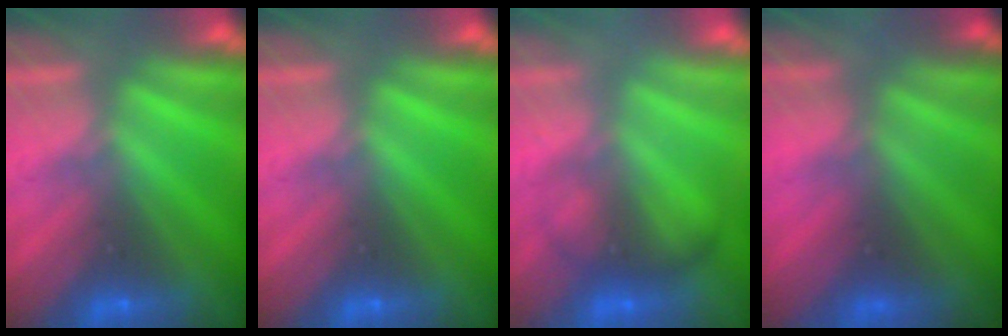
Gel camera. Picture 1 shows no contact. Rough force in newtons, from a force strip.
{"total": 0.0}
{"total": 2.1}
{"total": 8.5}